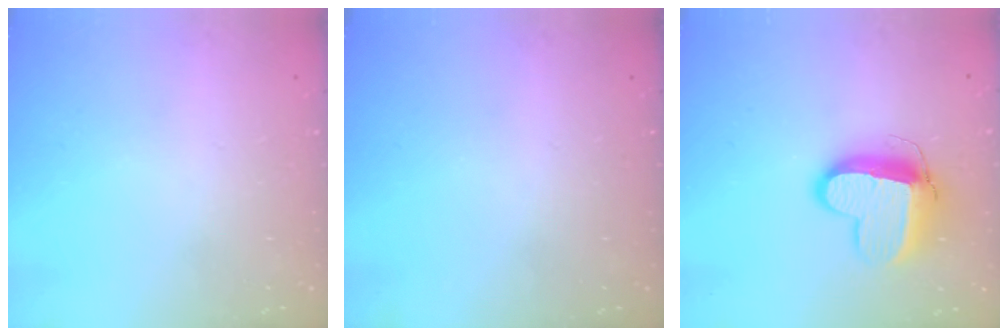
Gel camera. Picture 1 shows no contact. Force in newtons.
{"total": 0.0}
{"total": 12.7, "press": 12.6, "slide": 1.4}